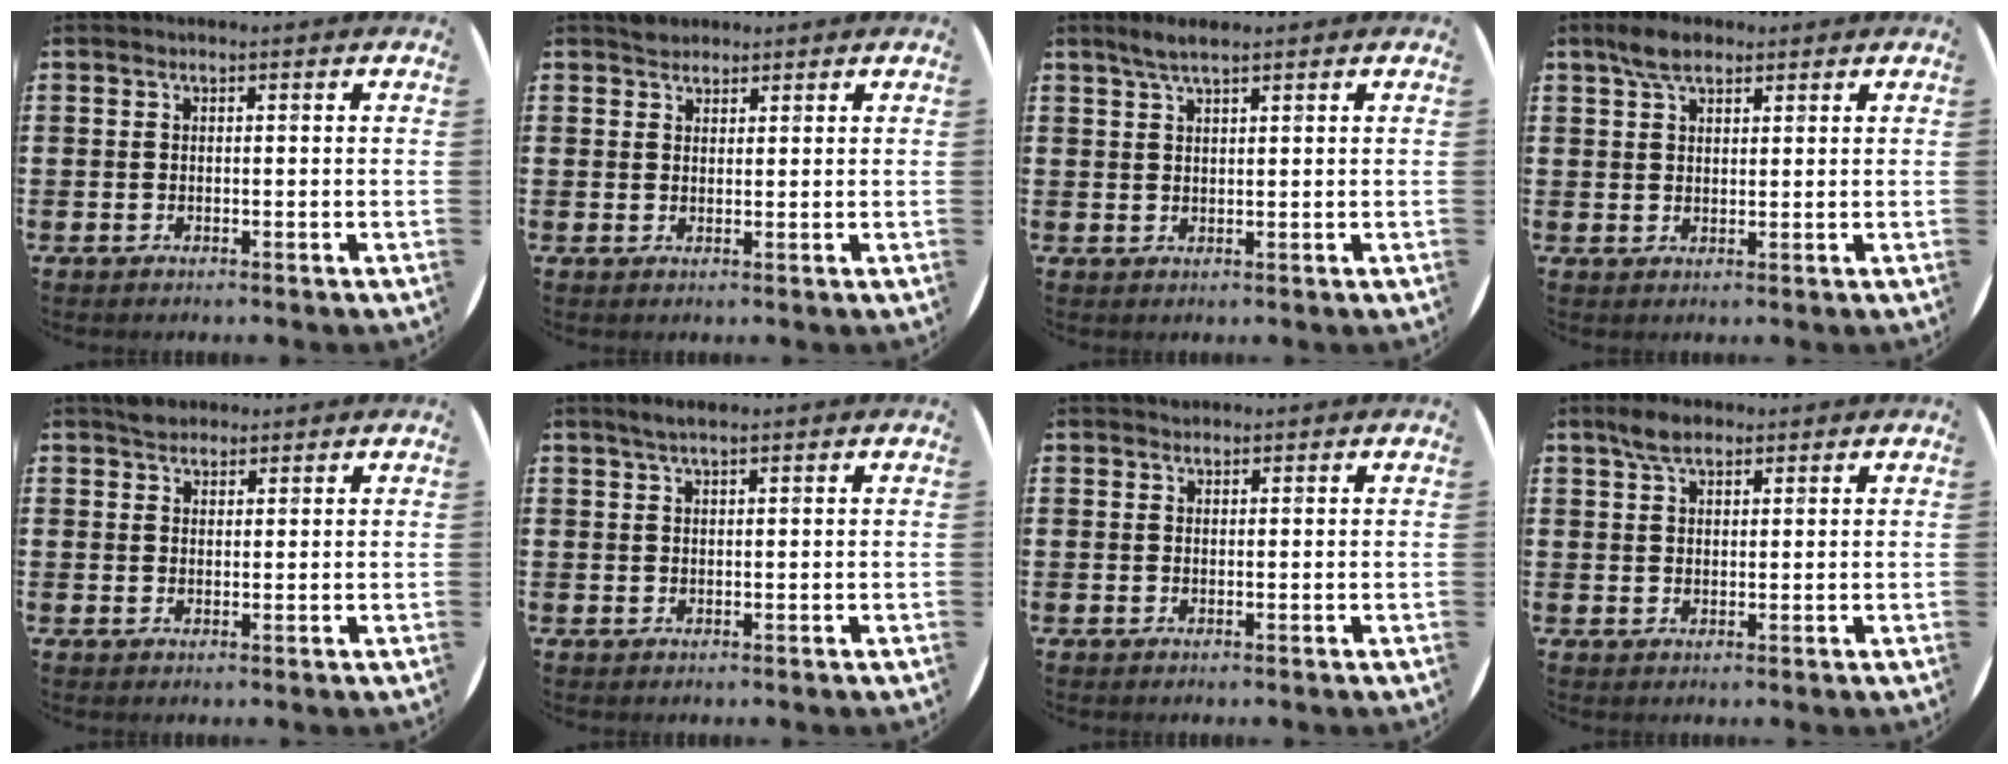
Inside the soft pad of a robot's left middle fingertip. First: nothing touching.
{"total": 1.7, "force": [1.6, 0.6, -0.2], "torque": [0.000, 0.004, 0.032]}
{"total": 2.5, "force": [2.0, 0.2, 1.5], "torque": [-0.031, 0.004, 0.035]}
{"total": 4.0, "force": [3.0, 1.8, 1.9], "torque": [-0.035, 0.005, 0.054]}
{"total": 2.0, "force": [1.8, 0.8, -0.1], "torque": [0.007, 0.001, 0.035]}
{"total": 1.7, "force": [1.3, 0.1, 1.1], "torque": [-0.021, 0.004, 0.023]}
{"total": 0.6, "force": [0.5, 0.1, -0.1], "torque": [0.003, 0.004, 0.010]}
{"total": 3.7, "force": [2.8, 1.6, 1.8], "torque": [-0.031, 0.004, 0.049]}